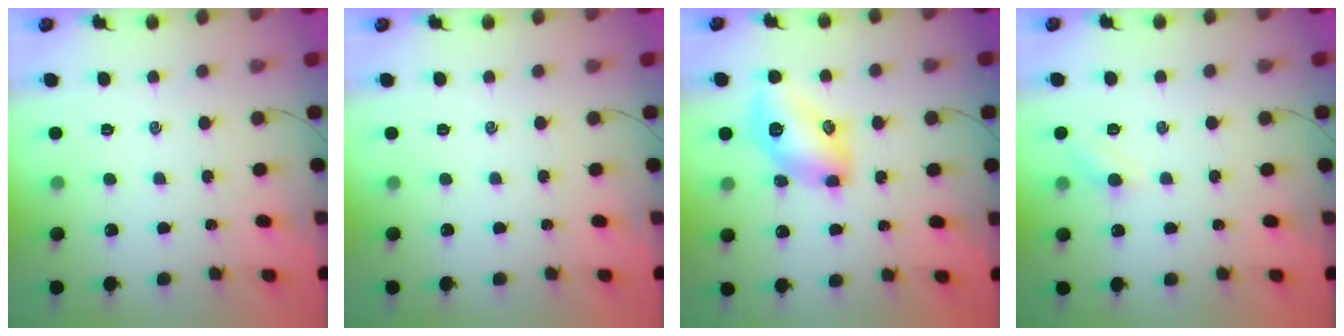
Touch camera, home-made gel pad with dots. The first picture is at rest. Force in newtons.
{"total": 0.0}
{"total": 11.3, "press": 11.3, "slide": 0.7}
{"total": 4.5, "press": 4.3, "slide": 1.2}